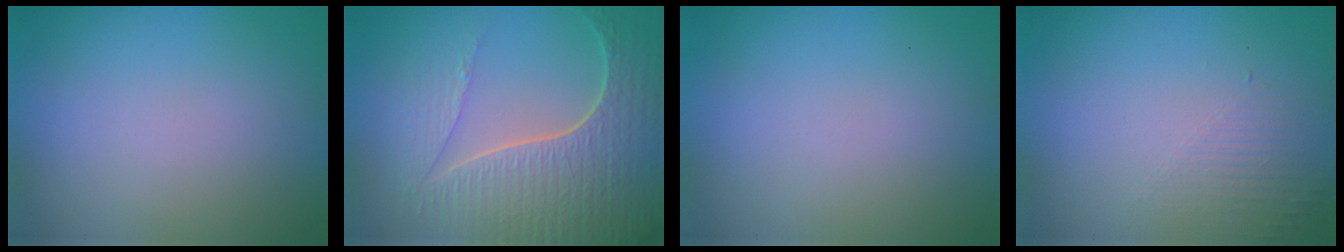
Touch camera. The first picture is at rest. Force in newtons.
{"total": 7.5, "press": 5.6, "slide": 5.0}
{"total": 0.0}
{"total": 1.4, "press": 0.2, "slide": 1.4}